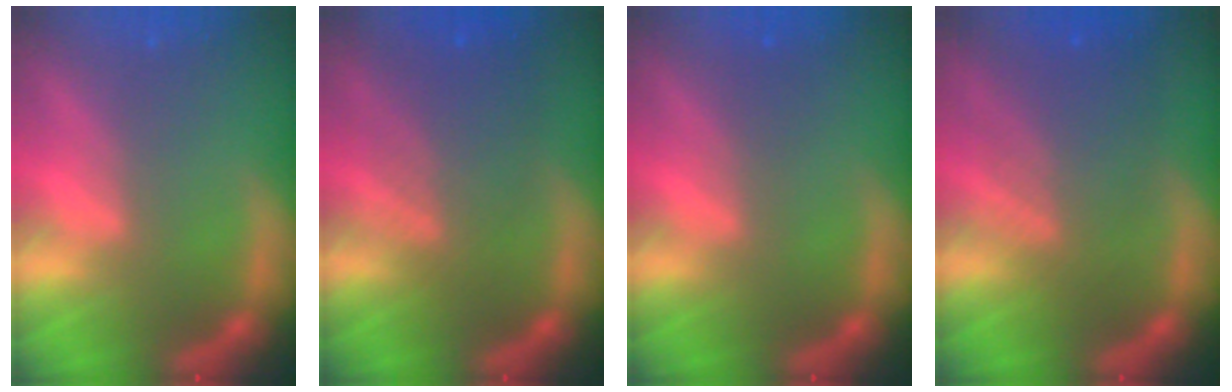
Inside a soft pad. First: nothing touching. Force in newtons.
{"total": 6.1}
{"total": 1.0}
{"total": 6.6}